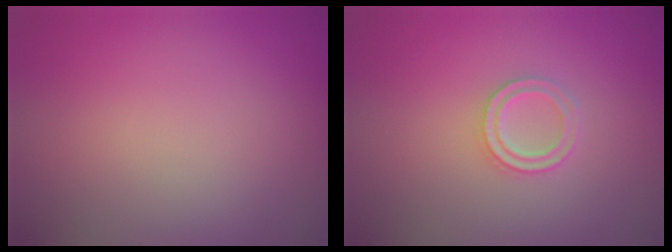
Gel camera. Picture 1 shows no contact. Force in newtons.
{"total": 2.0, "press": 1.9, "slide": 0.4}